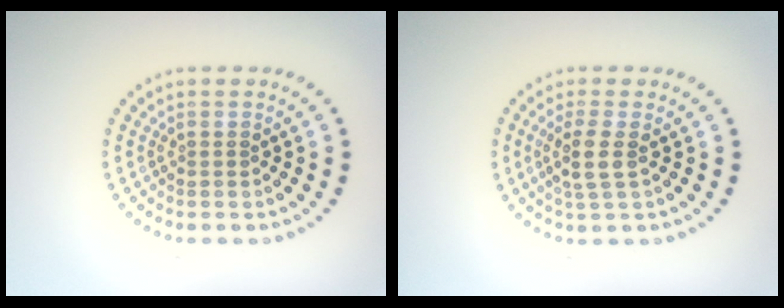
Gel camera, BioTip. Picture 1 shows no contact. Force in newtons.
{"total": 2.4, "press": 2.0, "slide": 1.3}